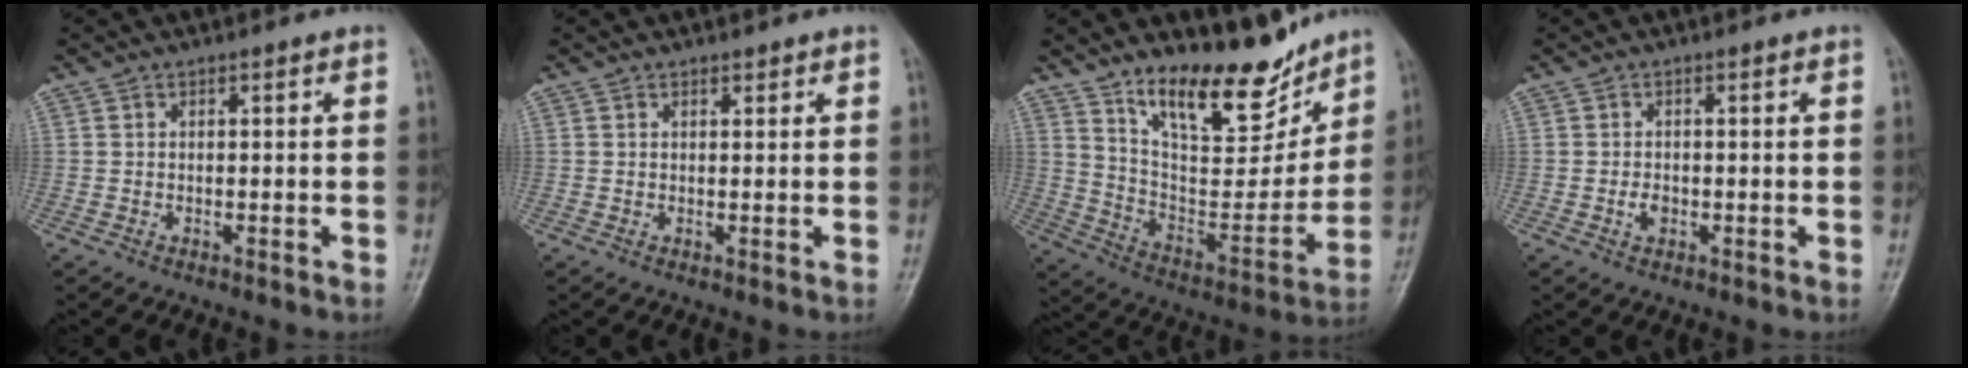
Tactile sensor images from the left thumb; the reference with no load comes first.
{"total": 1.0, "force": [0.8, 0.4, 0.2], "torque": [0.001, -0.007, 0.011]}
{"total": 18.4, "force": [14.0, 6.6, 10.0], "torque": [-0.105, -0.095, 0.242]}
{"total": 1.7, "force": [-0.4, 1.2, 1.1], "torque": [-0.017, 0.001, -0.007]}